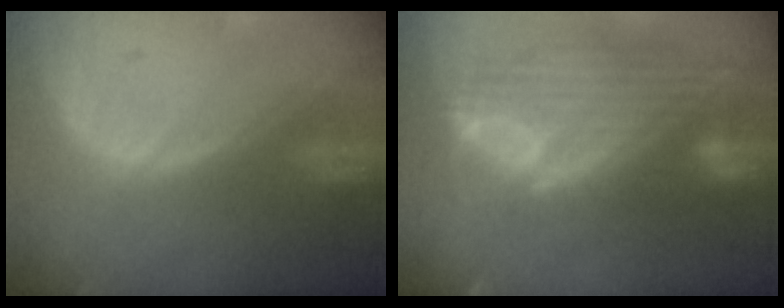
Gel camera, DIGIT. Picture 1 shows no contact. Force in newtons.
{"total": 12.2, "press": 10.3, "slide": 6.5}